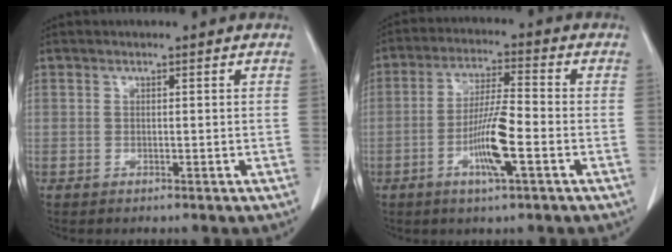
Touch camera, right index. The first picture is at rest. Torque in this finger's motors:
{"motor_torque": [0.14, 0.28, 0.11, 0.07]}